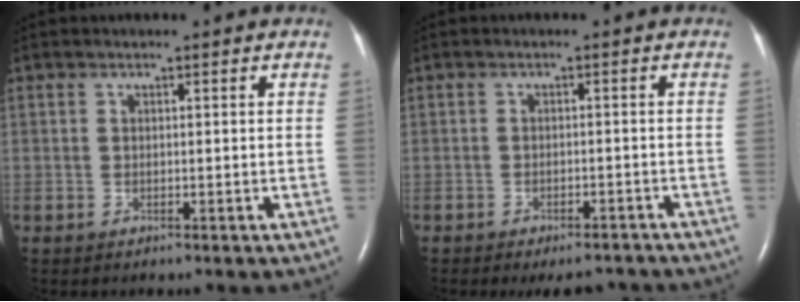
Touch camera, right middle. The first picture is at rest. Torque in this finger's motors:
{"motor_torque": [0.35, -0.34, 0.11, 0.03]}